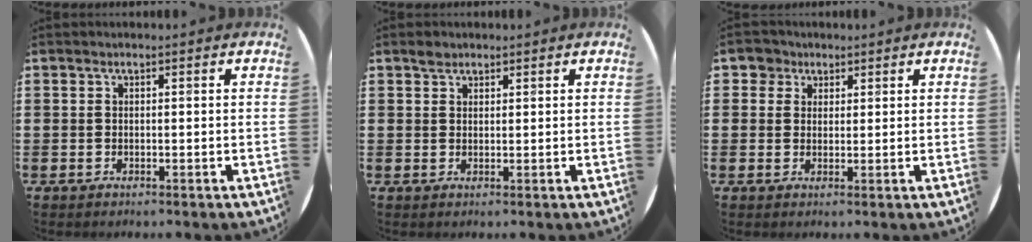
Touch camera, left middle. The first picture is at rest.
{"total": 1.3, "force": [1.1, 0.6, 0.1], "torque": [0.003, -0.001, 0.021]}
{"total": 3.0, "force": [2.1, 2.2, 0.2], "torque": [-0.006, 0.010, 0.037]}